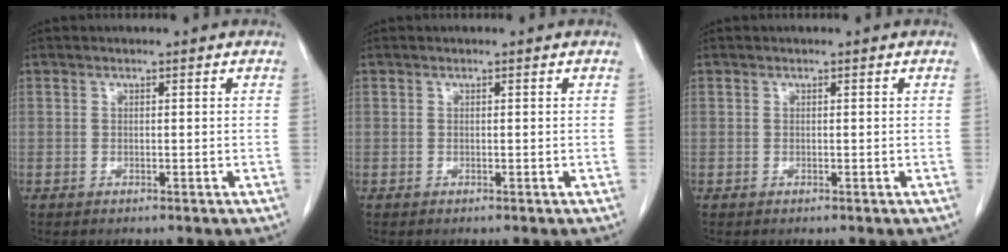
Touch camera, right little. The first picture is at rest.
{"total": 0.0}
{"total": 0.0}